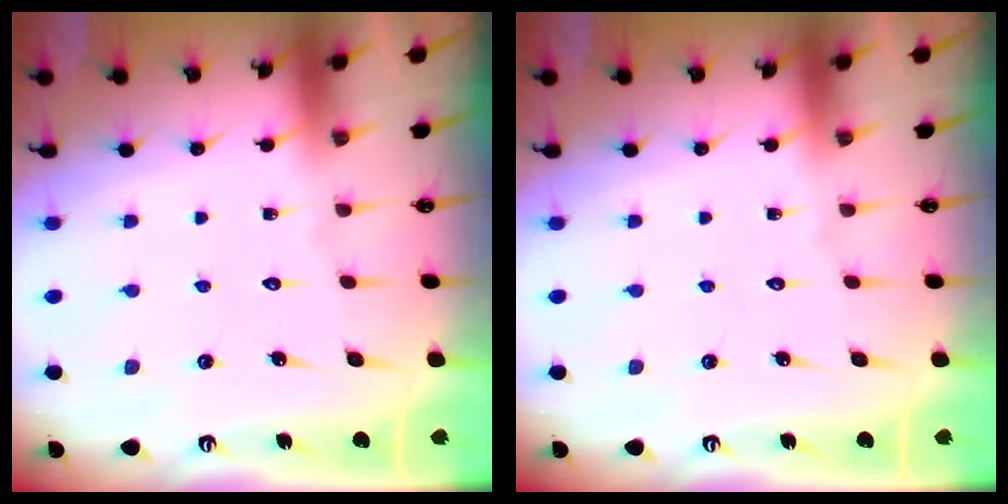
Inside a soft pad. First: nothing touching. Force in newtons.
{"total": 0.0}